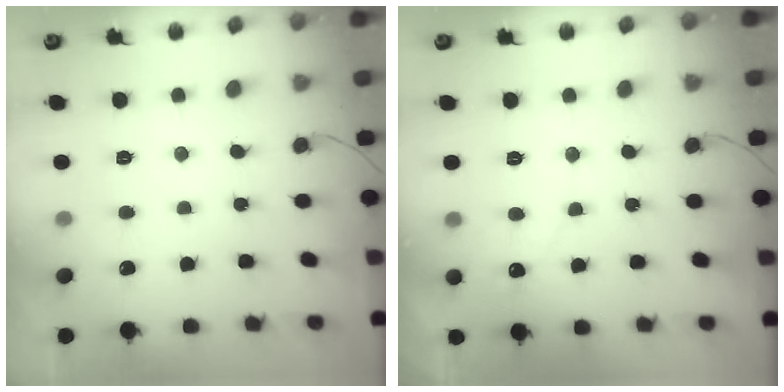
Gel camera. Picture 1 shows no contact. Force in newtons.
{"total": 2.9, "press": 2.9, "slide": 0.2}